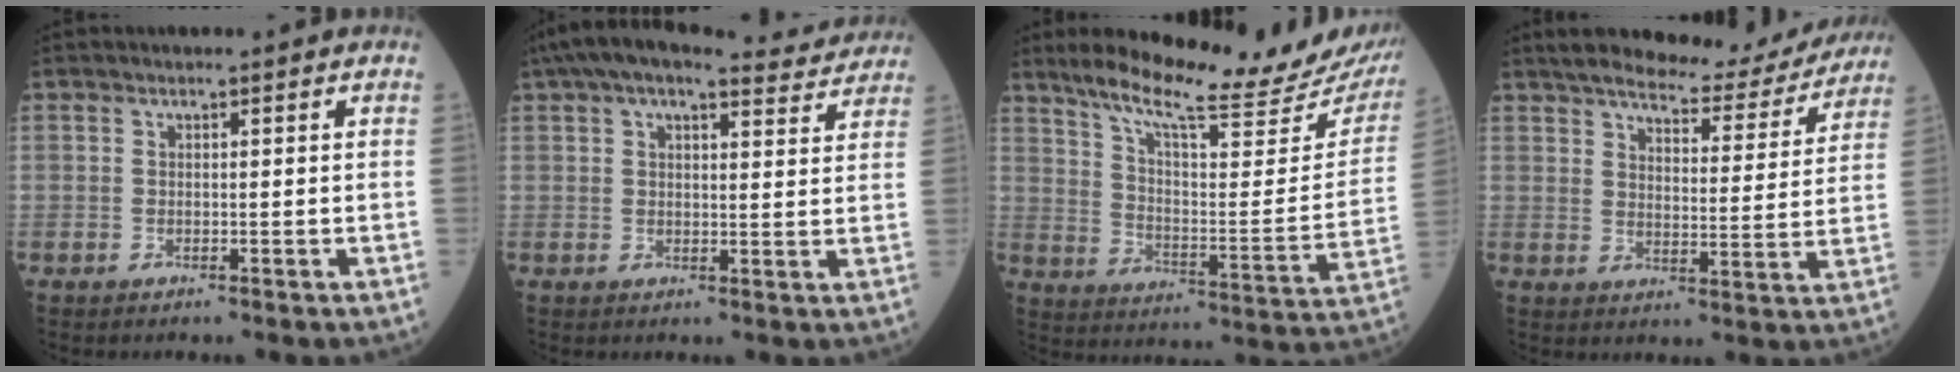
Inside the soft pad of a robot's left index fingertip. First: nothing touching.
{"total": 14.5, "force": [12.8, 3.5, 6.0], "torque": [-0.091, 0.036, 0.165]}
{"total": 23.5, "force": [20.3, 1.8, 11.6], "torque": [-0.186, -0.059, 0.278]}
{"total": 16.2, "force": [14.8, 3.4, 5.6], "torque": [-0.070, -0.013, 0.188]}